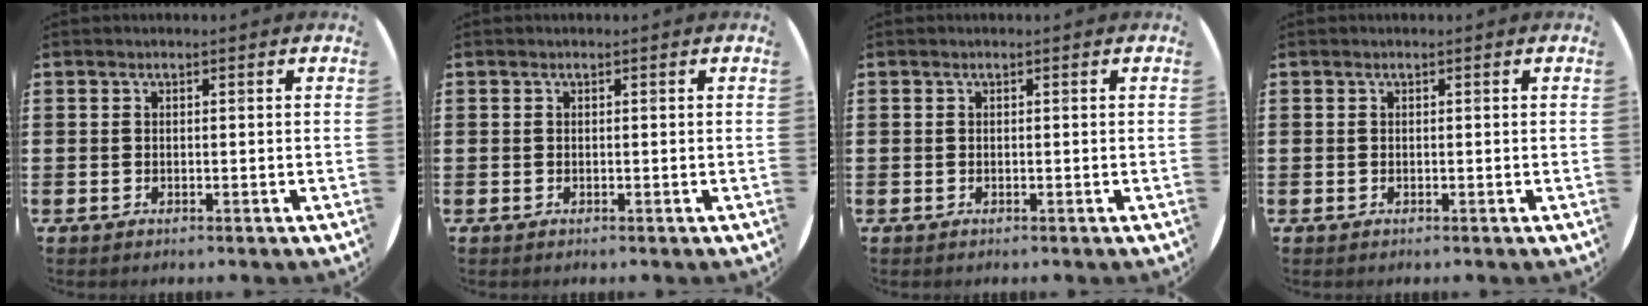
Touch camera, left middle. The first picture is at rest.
{"total": 0.0}
{"total": 0.0}
{"total": 0.0}